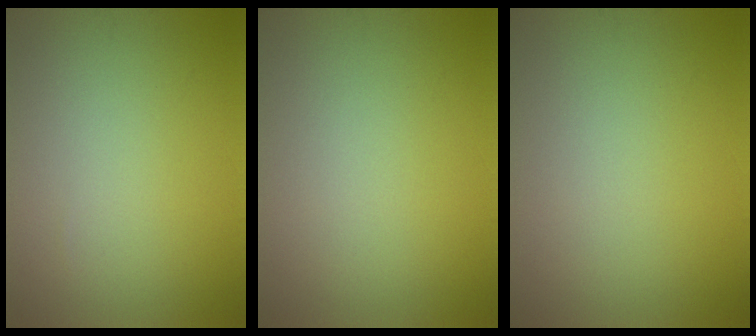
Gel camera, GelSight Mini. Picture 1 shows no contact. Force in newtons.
{"total": 0.0}
{"total": 0.0}